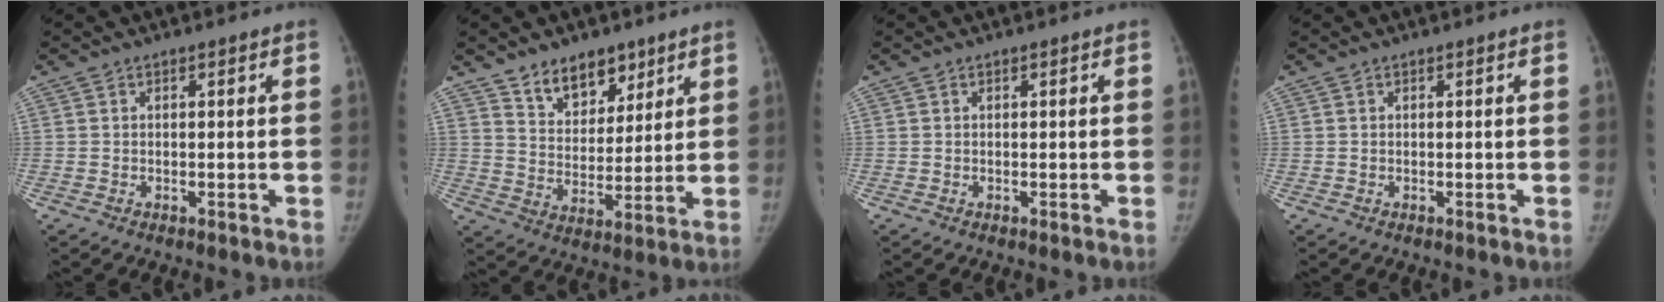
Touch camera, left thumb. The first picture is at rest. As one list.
[{"total": 9.9, "force": [6.9, 5.8, 3.9], "torque": [-0.021, -0.048, 0.123]}, {"total": 0.0}, {"total": 0.0}]